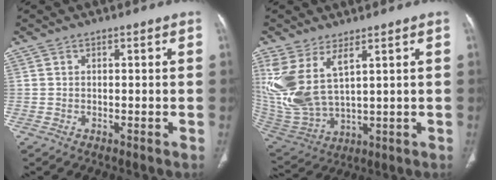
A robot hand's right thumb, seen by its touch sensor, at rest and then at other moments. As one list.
[{"total": 13.9, "force": [5.4, 6.3, 11.1], "torque": [-0.251, -0.024, 0.131]}]